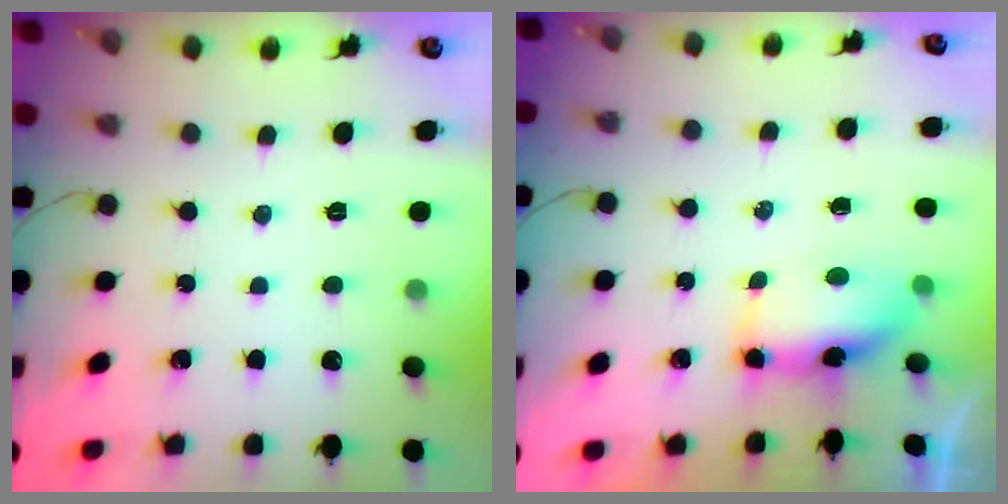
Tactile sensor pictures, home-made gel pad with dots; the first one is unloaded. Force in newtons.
{"total": 6.7, "press": 6.7, "slide": 0.5}